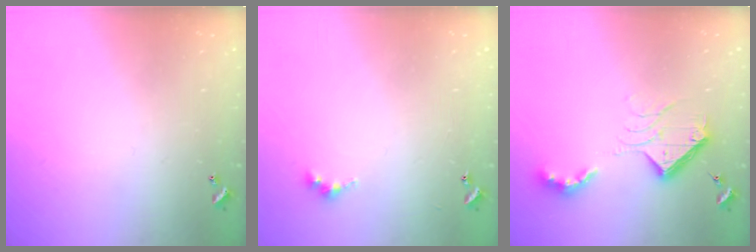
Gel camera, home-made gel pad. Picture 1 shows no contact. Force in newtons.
{"total": 4.6, "press": 4.5, "slide": 0.7}
{"total": 12.0, "press": 12.0, "slide": 0.4}